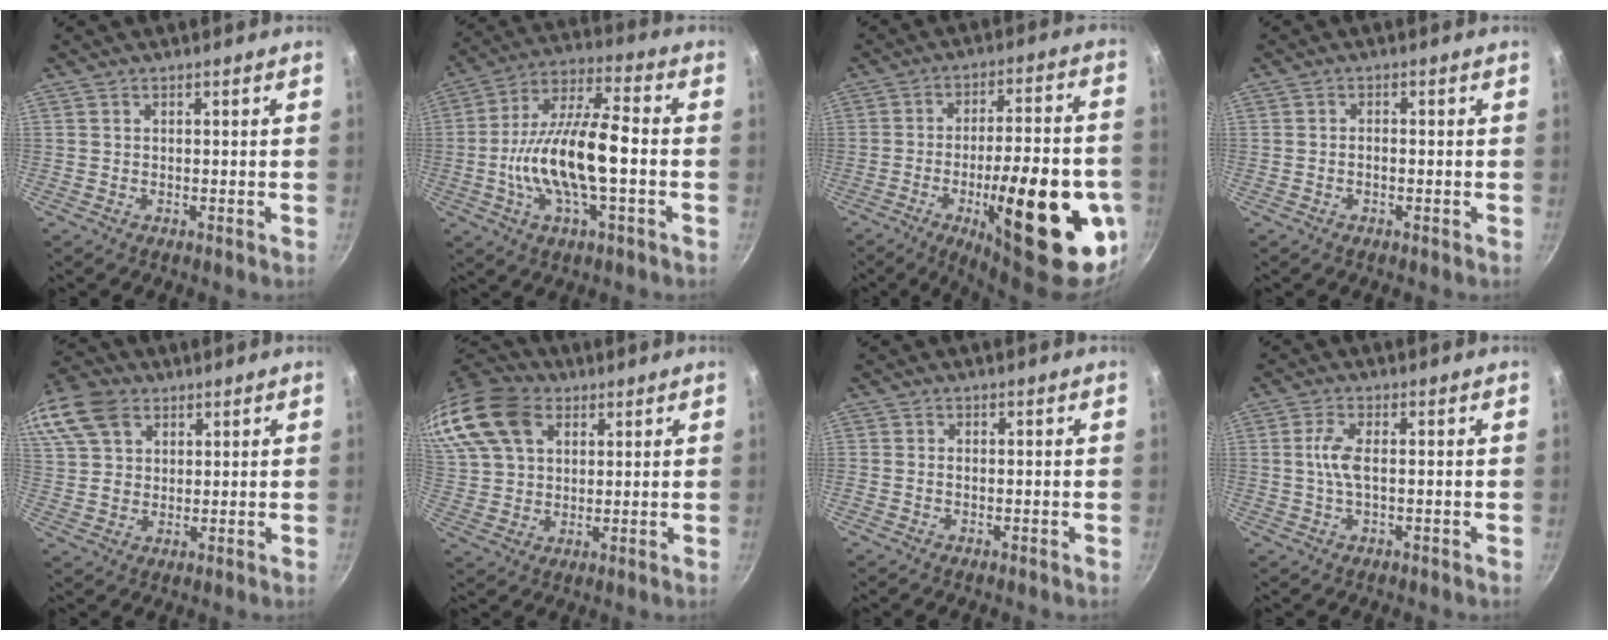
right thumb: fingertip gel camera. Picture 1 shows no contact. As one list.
[{"total": 17.1, "force": [-2.7, 6.1, 15.8], "torque": [-0.287, 0.035, -0.059]}, {"total": 28.4, "force": [-8.8, 9.2, 25.4], "torque": [-0.323, 0.020, -0.114]}, {"total": 1.2, "force": [-0.4, 0.6, 0.9], "torque": [-0.017, 0.009, -0.010]}, {"total": 19.6, "force": [9.3, 14.1, 9.9], "torque": [-0.244, 0.036, 0.176]}, {"total": 21.3, "force": [9.3, 14.7, 12.2], "torque": [-0.274, 0.023, 0.173]}, {"total": 0.7, "force": [-0.2, 0.6, 0.5], "torque": [-0.010, 0.003, -0.004]}, {"total": 4.4, "force": [0.0, 1.5, 4.1], "torque": [-0.098, 0.005, -0.003]}]